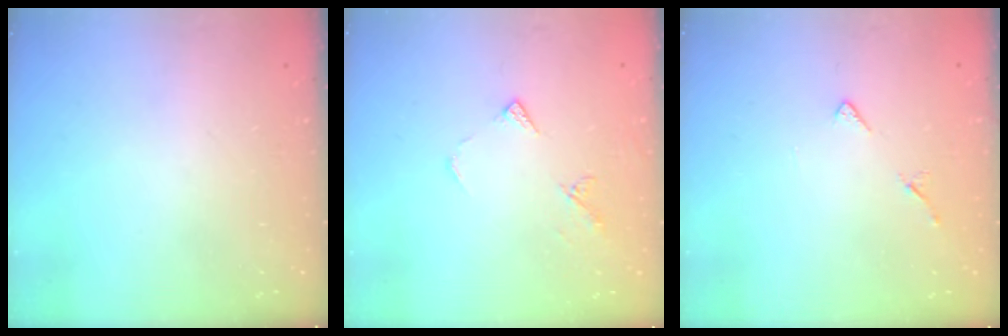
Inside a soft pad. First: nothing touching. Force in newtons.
{"total": 6.8, "press": 6.8, "slide": 0.6}
{"total": 6.7, "press": 6.7, "slide": 0.8}